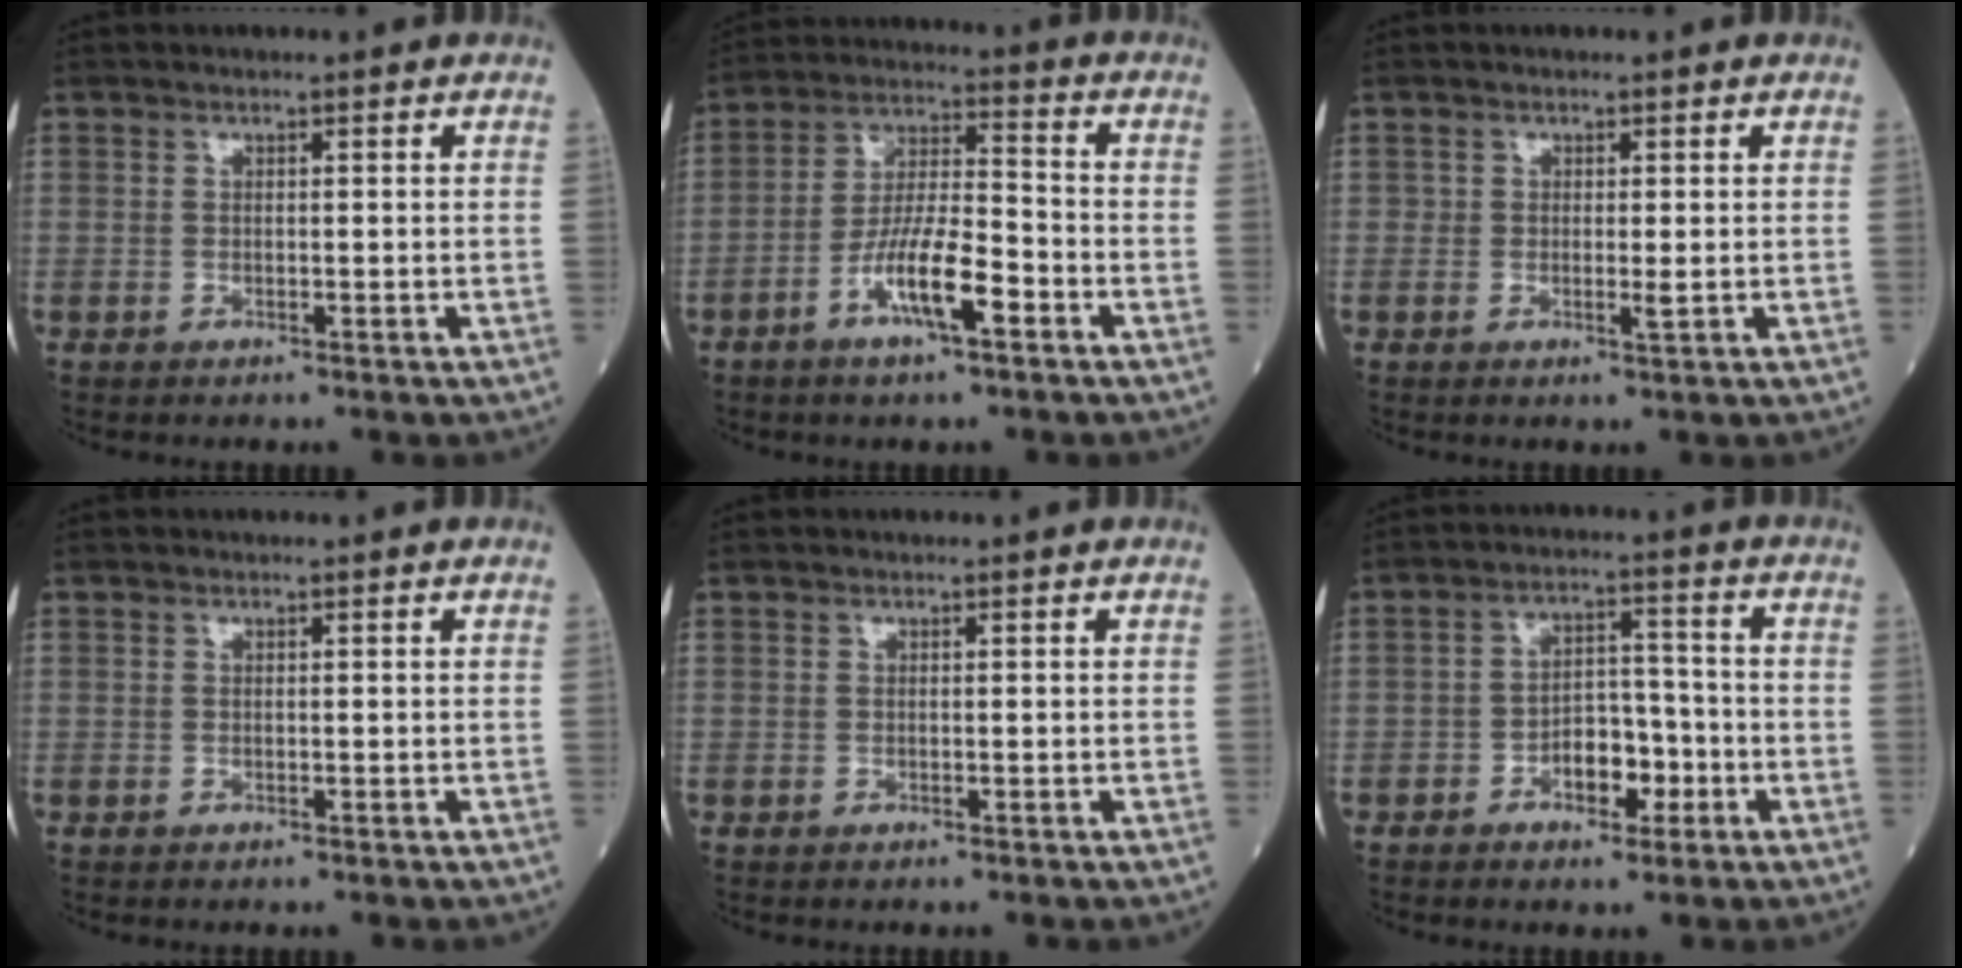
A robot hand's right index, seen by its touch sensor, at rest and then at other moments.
{"total": 10.1, "force": [-4.6, 1.8, 8.8], "torque": [-0.168, -0.001, -0.085]}
{"total": 1.2, "force": [-0.1, 0.3, 1.2], "torque": [-0.016, -0.003, -0.002]}
{"total": 0.0}
{"total": 0.0}
{"total": 6.3, "force": [-2.6, 3.4, 4.7], "torque": [-0.073, 0.016, -0.043]}